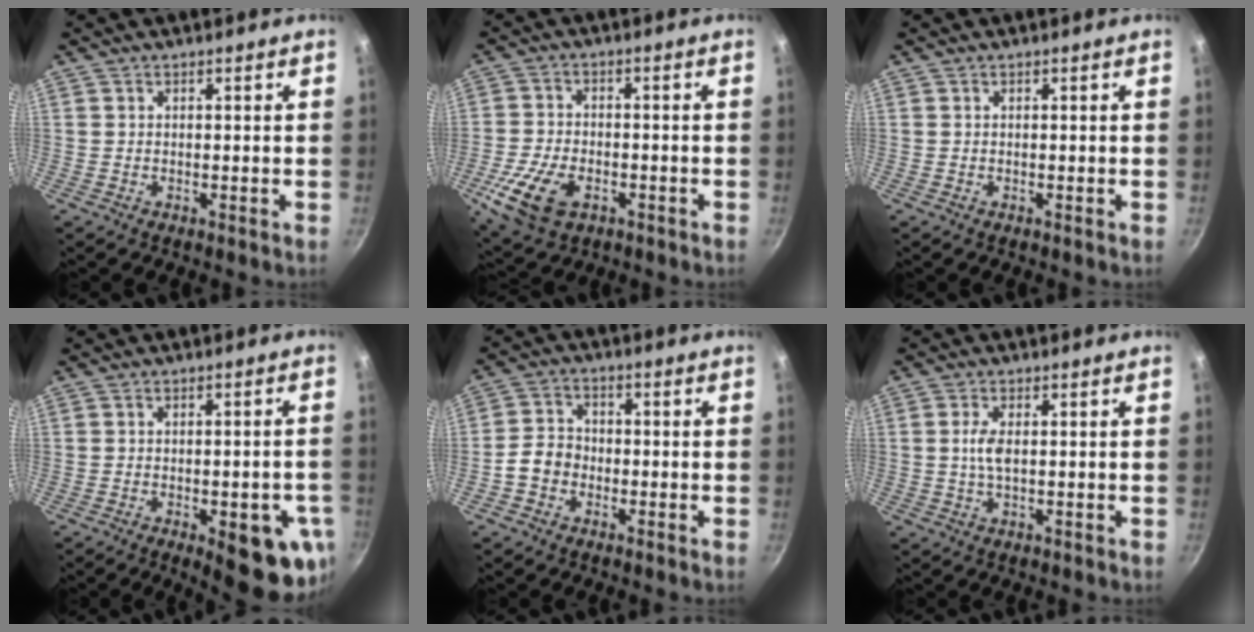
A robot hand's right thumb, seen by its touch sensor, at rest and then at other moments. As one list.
[{"total": 13.5, "force": [-5.5, 8.0, 9.4], "torque": [-0.183, 0.013, -0.100]}, {"total": 0.0}, {"total": 12.8, "force": [-4.5, 4.7, 11.0], "torque": [-0.100, 0.006, -0.052]}, {"total": 5.3, "force": [-1.9, 4.3, 2.5], "torque": [-0.027, 0.023, -0.045]}, {"total": 3.4, "force": [0.3, 1.4, 3.1], "torque": [-0.068, 0.003, 0.002]}]